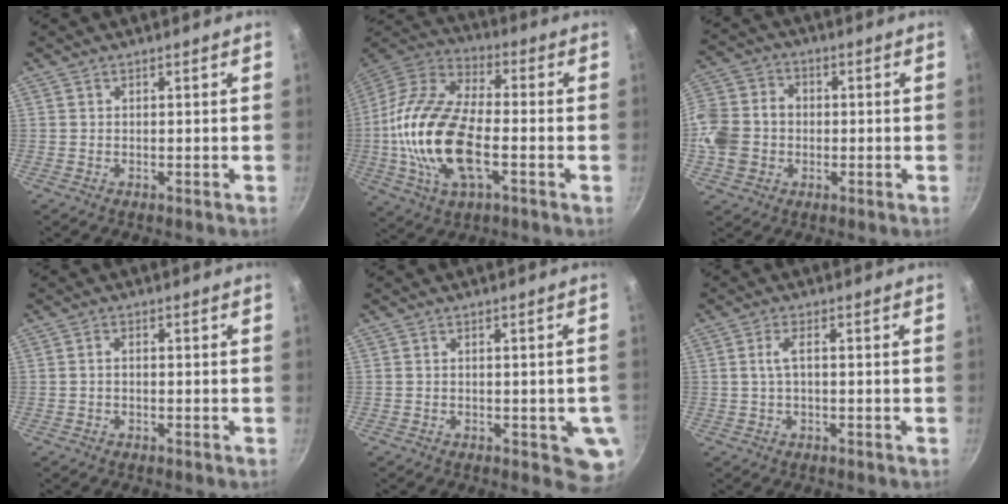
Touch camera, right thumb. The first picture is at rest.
{"total": 21.2, "force": [-3.5, 10.2, 18.2], "torque": [-0.351, 0.029, -0.080]}
{"total": 13.2, "force": [-1.4, 11.1, 6.9], "torque": [-0.133, 0.028, -0.038]}
{"total": 1.4, "force": [-0.3, 0.9, 1.0], "torque": [-0.019, 0.011, -0.006]}
{"total": 5.8, "force": [-1.3, 2.7, 5.0], "torque": [-0.034, 0.004, -0.013]}
{"total": 2.9, "force": [0.0, 1.1, 2.7], "torque": [-0.062, 0.010, 0.000]}